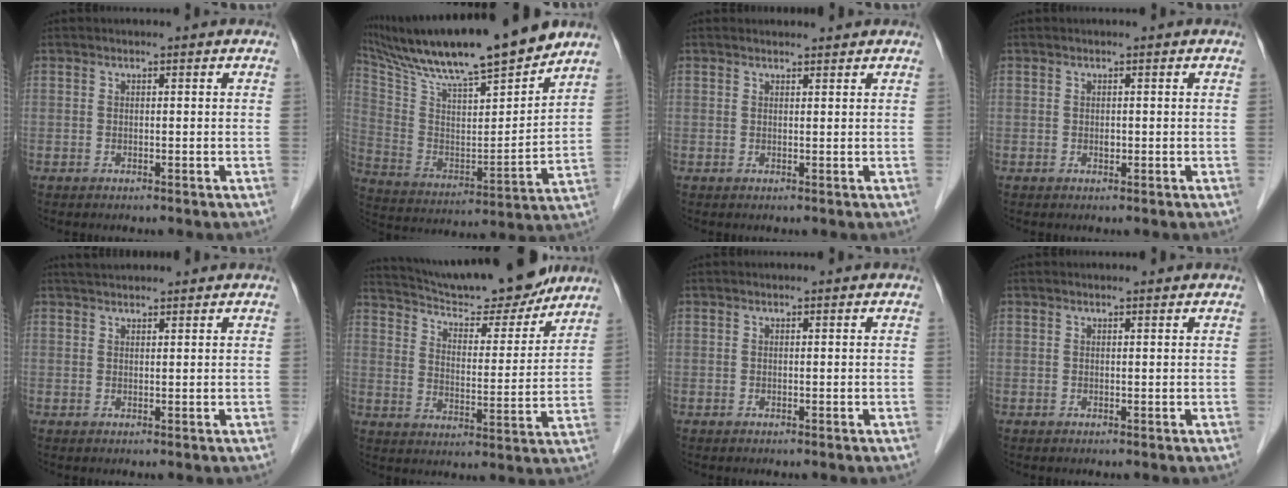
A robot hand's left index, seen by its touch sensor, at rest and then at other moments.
{"total": 22.7, "force": [19.2, 1.8, 12.0], "torque": [-0.217, 0.003, 0.321]}
{"total": 1.6, "force": [1.6, 0.3, 0.2], "torque": [-0.010, 0.007, 0.025]}
{"total": 0.5, "force": [-0.1, 0.4, 0.4], "torque": [-0.006, 0.000, -0.003]}
{"total": 3.4, "force": [3.2, 0.4, 1.1], "torque": [-0.015, 0.031, 0.055]}
{"total": 20.5, "force": [18.5, 3.2, 8.1], "torque": [-0.131, -0.001, 0.271]}
{"total": 0.0}
{"total": 0.7, "force": [0.6, 0.0, 0.1], "torque": [-0.008, 0.002, 0.010]}